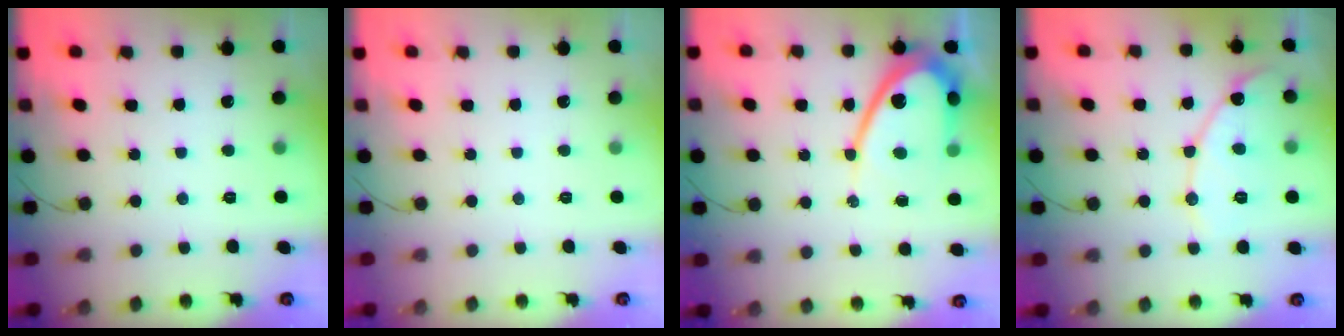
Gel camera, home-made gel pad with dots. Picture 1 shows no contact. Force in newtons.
{"total": 0.0}
{"total": 13.2, "press": 13.2, "slide": 1.1}
{"total": 11.6, "press": 11.6, "slide": 0.9}